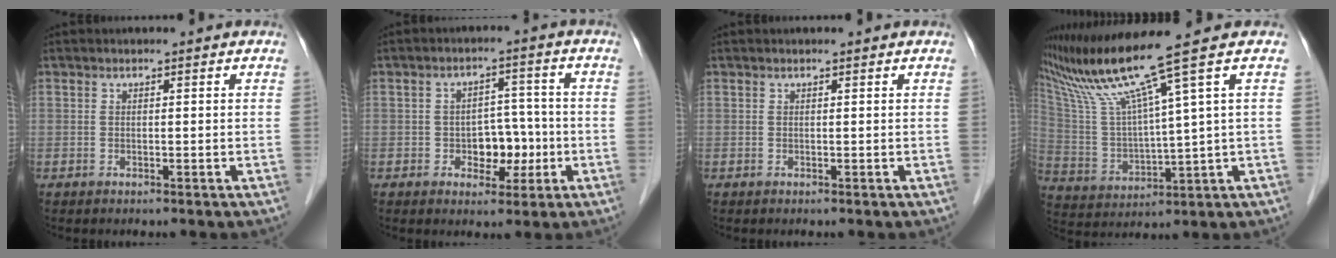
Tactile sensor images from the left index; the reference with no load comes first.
{"total": 5.4, "force": [-1.5, 3.6, 3.8], "torque": [-0.055, 0.015, -0.018]}
{"total": 0.7, "force": [0.6, 0.1, 0.2], "torque": [-0.007, 0.011, 0.012]}
{"total": 12.8, "force": [8.9, -2.9, 8.7], "torque": [-0.166, 0.000, 0.174]}